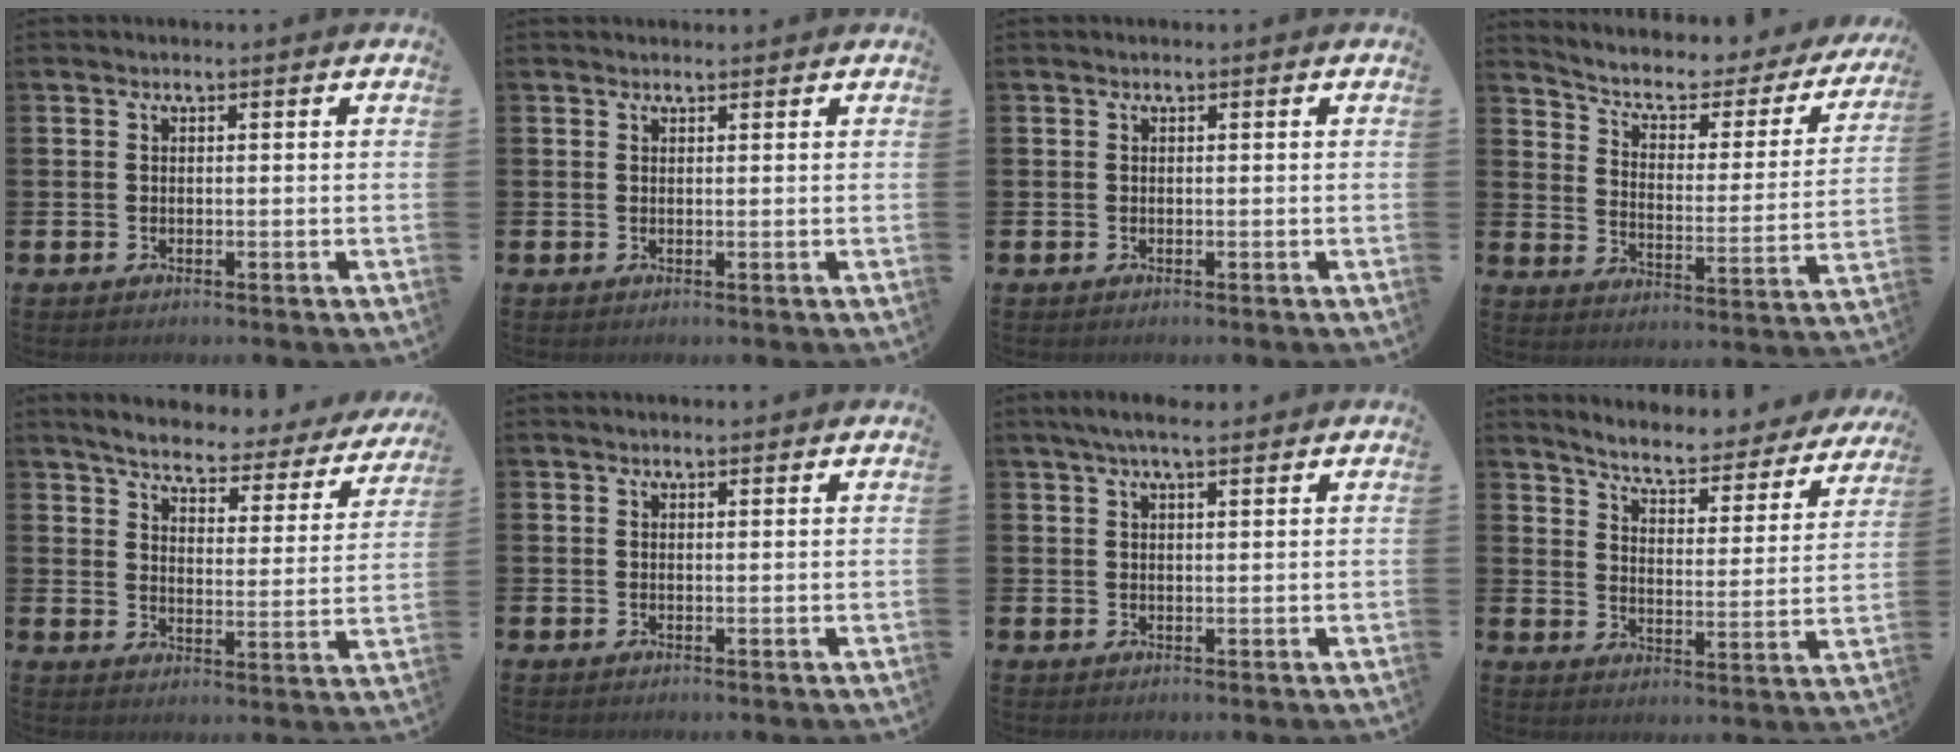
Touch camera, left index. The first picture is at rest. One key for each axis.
{"total": 0.8, "fx": 0.8, "fy": 0.1, "fz": 0.1, "tx": 0.006, "ty": -0.002, "tz": 0.012}
{"total": 0.0}
{"total": 5.7, "fx": 4.6, "fy": 2.3, "fz": 2.4, "tx": -0.079, "ty": -0.032, "tz": 0.072}
{"total": 4.7, "fx": 4.3, "fy": 1.0, "fz": 1.7, "tx": -0.051, "ty": -0.036, "tz": 0.064}
{"total": 0.8, "fx": 0.7, "fy": 0.1, "fz": 0.2, "tx": -0.003, "ty": 0.001, "tz": 0.013}
{"total": 4.1, "fx": 3.0, "fy": 0.8, "fz": 2.6, "tx": -0.046, "ty": -0.005, "tz": 0.052}
{"total": 5.6, "fx": 5.3, "fy": 0.8, "fz": 1.6, "tx": -0.054, "ty": -0.046, "tz": 0.084}